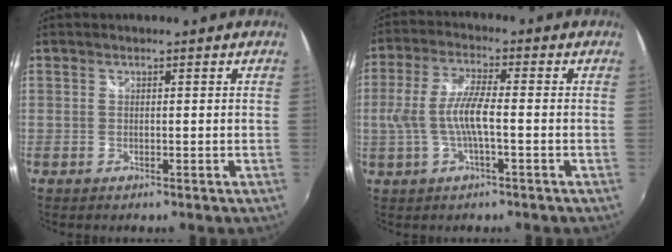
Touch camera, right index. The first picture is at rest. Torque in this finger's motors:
{"motor_torque": [0.75, -0.30, 0.41, 0.17]}